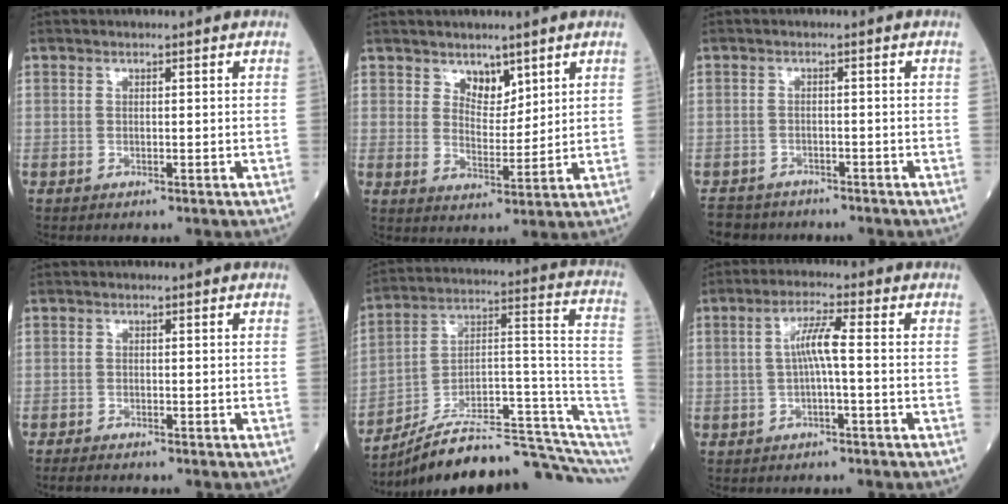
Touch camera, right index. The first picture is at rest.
{"total": 3.6, "force": [2.5, 2.2, 1.3], "torque": [-0.010, -0.005, 0.043]}
{"total": 5.8, "force": [-5.2, 2.7, 0.4], "torque": [-0.006, -0.004, -0.082]}
{"total": 2.5, "force": [-2.2, 0.6, 1.0], "torque": [-0.020, -0.006, -0.032]}
{"total": 20.5, "force": [-16.4, 1.6, 12.2], "torque": [-0.134, 0.060, -0.254]}
{"total": 4.4, "force": [-0.2, 0.1, 4.4], "torque": [-0.082, 0.014, -0.001]}